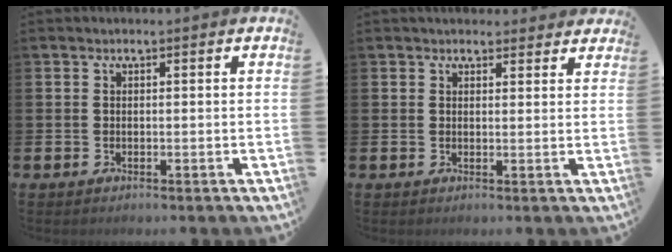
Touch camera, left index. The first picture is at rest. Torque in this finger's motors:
{"motor_torque": [1.06, -1.07, 0.54, 0.02]}